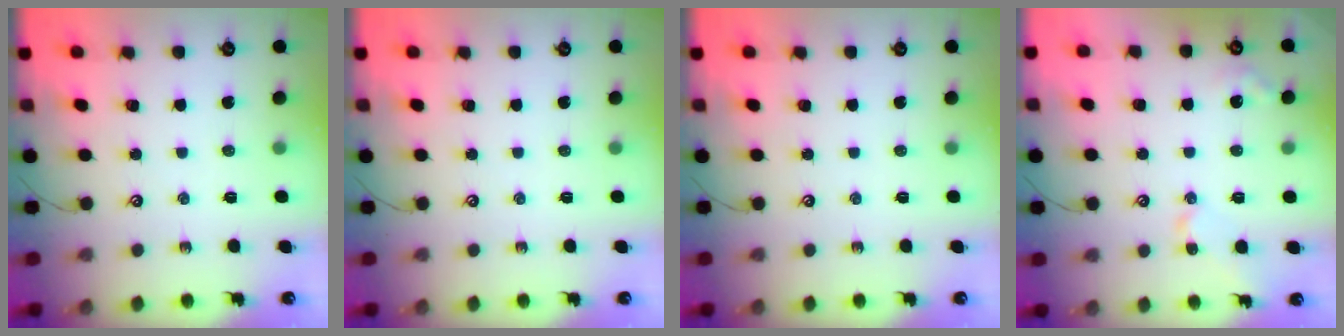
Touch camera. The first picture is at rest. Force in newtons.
{"total": 0.0}
{"total": 0.0}
{"total": 3.7, "press": 3.7, "slide": 0.2}